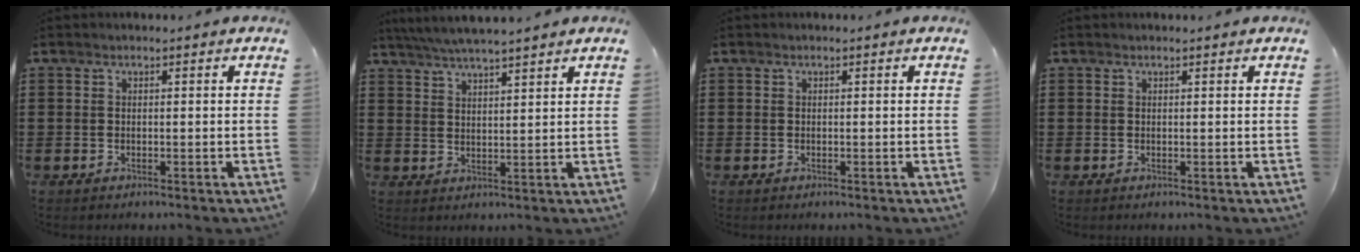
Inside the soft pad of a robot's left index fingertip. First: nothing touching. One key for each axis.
{"total": 4.1, "fx": 3.8, "fy": -0.2, "fz": 1.5, "tx": -0.040, "ty": -0.012, "tz": 0.068}
{"total": 0.0}
{"total": 0.0}